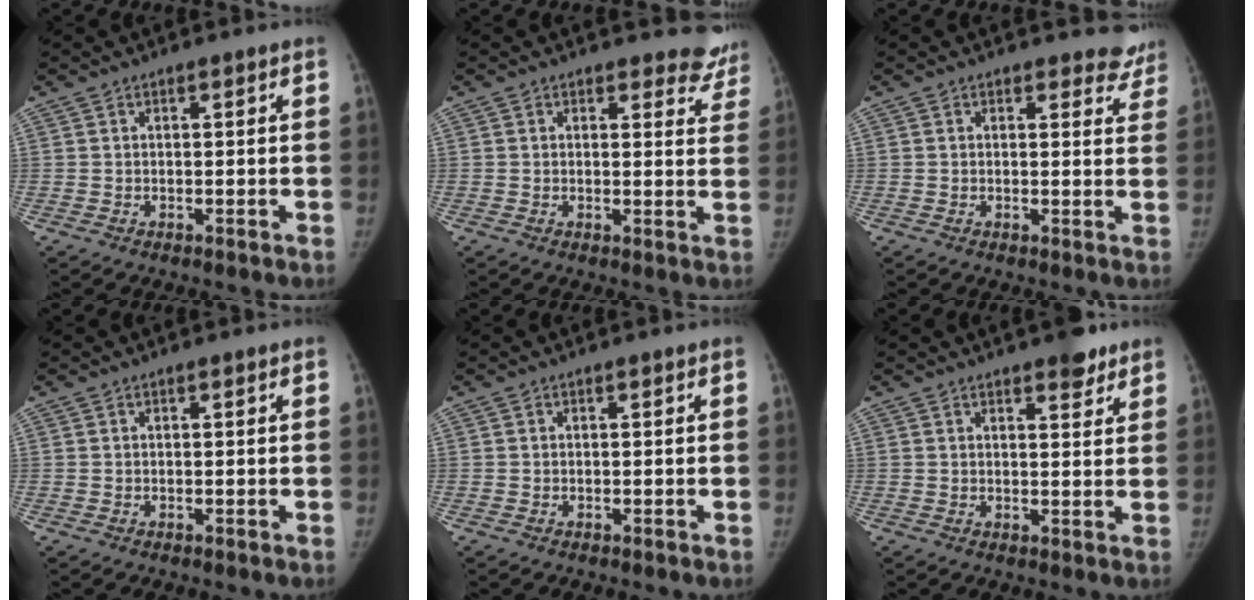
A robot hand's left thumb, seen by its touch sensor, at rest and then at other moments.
{"total": 7.3, "force": [6.8, 2.7, -0.1], "torque": [0.053, -0.044, 0.046]}
{"total": 5.7, "force": [5.2, 2.4, 0.0], "torque": [0.047, -0.029, 0.033]}
{"total": 0.0}
{"total": 0.0}
{"total": 4.8, "force": [3.4, 1.8, 2.9], "torque": [-0.021, -0.018, 0.044]}